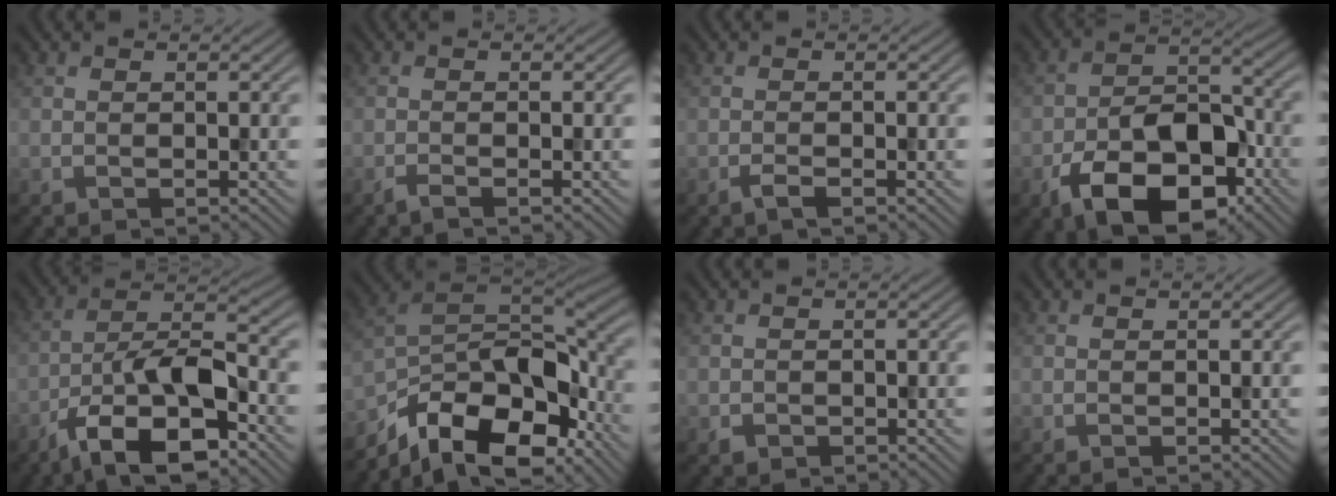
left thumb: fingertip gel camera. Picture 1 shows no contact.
{"total": 1.2, "force": [-0.9, 0.0, 0.8], "torque": [-0.016, 0.001, -0.023]}
{"total": 1.1, "force": [-0.8, 0.2, 0.8], "torque": [-0.018, 0.002, -0.017]}
{"total": 12.4, "force": [-6.4, 6.7, 8.3], "torque": [-0.149, -0.005, -0.115]}
{"total": 12.5, "force": [-7.1, 4.5, 9.3], "torque": [-0.160, 0.004, -0.139]}
{"total": 13.8, "force": [-8.6, 6.4, 8.7], "torque": [-0.185, -0.009, -0.157]}
{"total": 0.9, "force": [-0.4, 0.8, 0.3], "torque": [-0.005, -0.006, -0.009]}
{"total": 0.0}